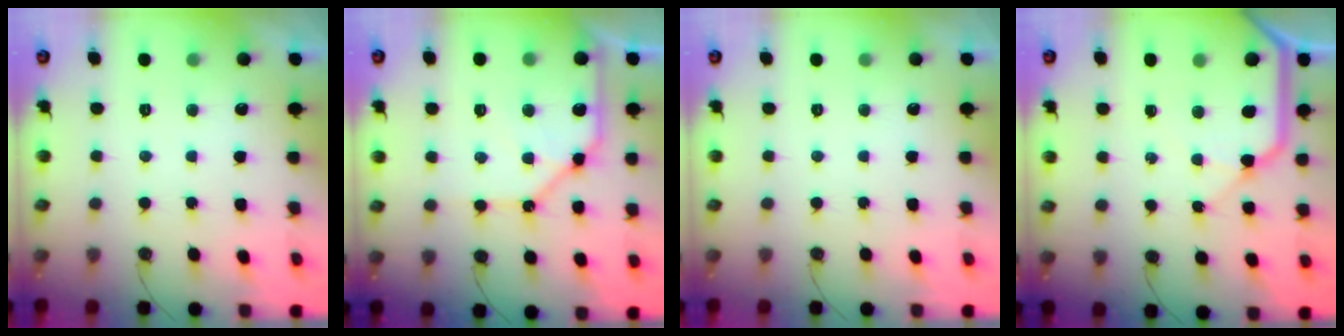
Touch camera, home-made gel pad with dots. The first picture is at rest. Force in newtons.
{"total": 13.7, "press": 13.5, "slide": 1.7}
{"total": 0.0}
{"total": 11.2, "press": 11.1, "slide": 1.3}